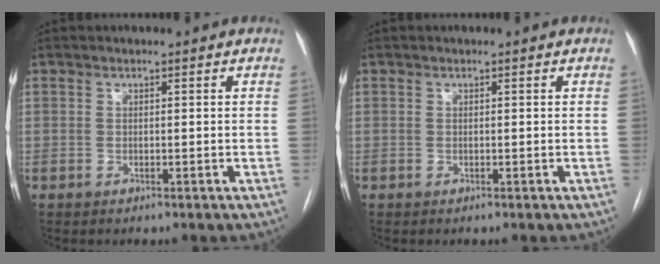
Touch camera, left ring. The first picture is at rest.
{"total": 0.0}